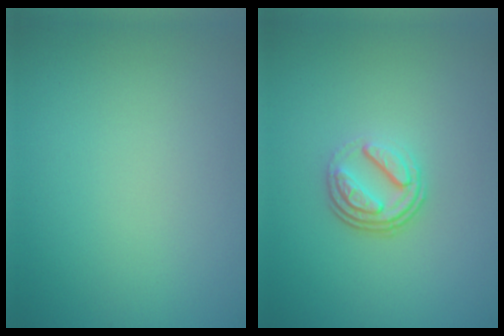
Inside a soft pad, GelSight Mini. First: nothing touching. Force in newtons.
{"total": 3.7, "press": 2.5, "slide": 2.7}